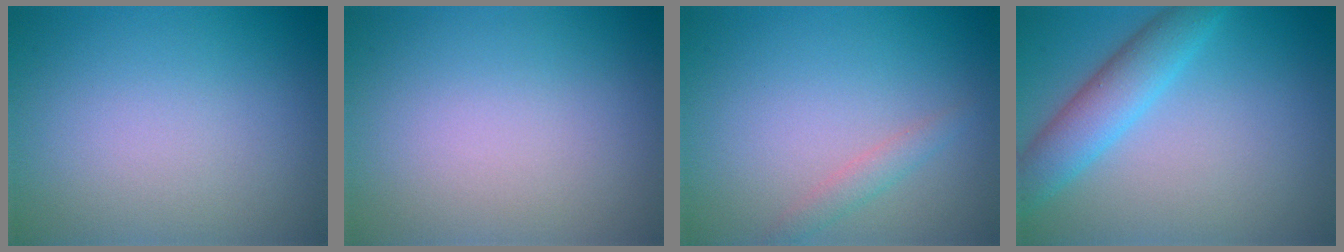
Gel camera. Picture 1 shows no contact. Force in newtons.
{"total": 0.0}
{"total": 1.3, "press": 1.3, "slide": 0.1}
{"total": 4.3, "press": 4.3, "slide": 0.1}